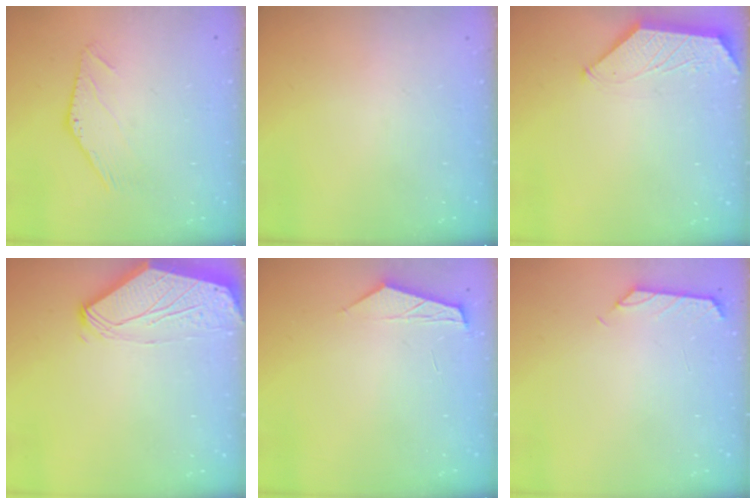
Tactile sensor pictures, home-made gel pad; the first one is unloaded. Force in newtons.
{"total": 0.0}
{"total": 0.7, "press": 0.7, "slide": 0.1}
{"total": 0.0}
{"total": 2.7, "press": 2.7, "slide": 0.4}
{"total": 0.0}